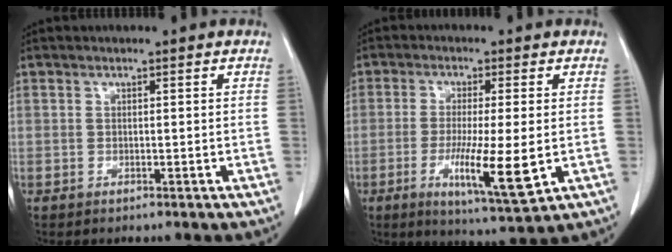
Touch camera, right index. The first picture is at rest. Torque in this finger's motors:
{"motor_torque": [0.32, 0.07, 0.29, 0.08]}